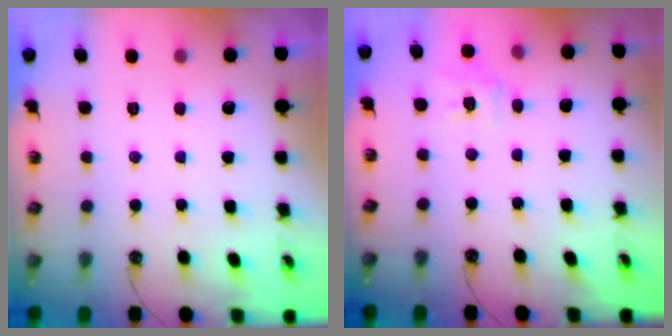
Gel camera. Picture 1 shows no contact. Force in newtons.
{"total": 10.9, "press": 10.8, "slide": 1.3}